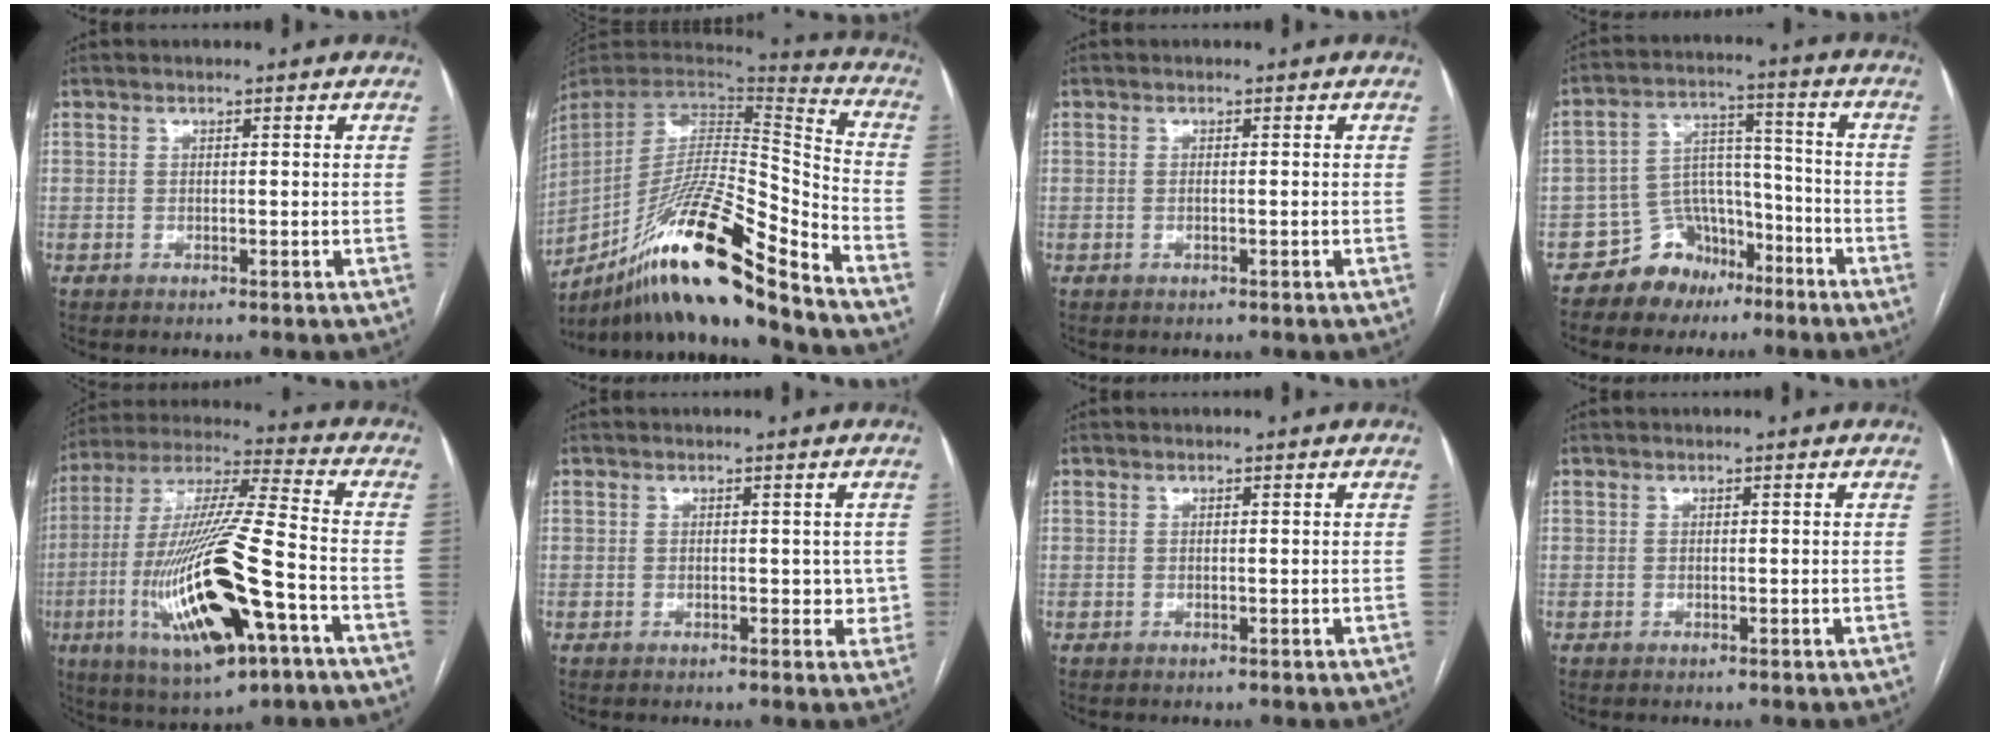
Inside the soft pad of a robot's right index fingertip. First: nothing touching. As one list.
[{"total": 23.0, "force": [-16.2, 1.1, 16.3], "torque": [-0.303, -0.013, -0.296]}, {"total": 0.6, "force": [-0.2, 0.0, 0.6], "torque": [-0.013, -0.001, 0.000]}, {"total": 8.8, "force": [-6.1, 6.0, 1.8], "torque": [-0.030, 0.042, -0.099]}, {"total": 22.3, "force": [-7.3, 3.3, 20.8], "torque": [-0.437, -0.027, -0.124]}, {"total": 2.5, "force": [0.2, 1.8, 1.7], "torque": [-0.009, 0.003, 0.002]}, {"total": 0.0}, {"total": 0.0}]